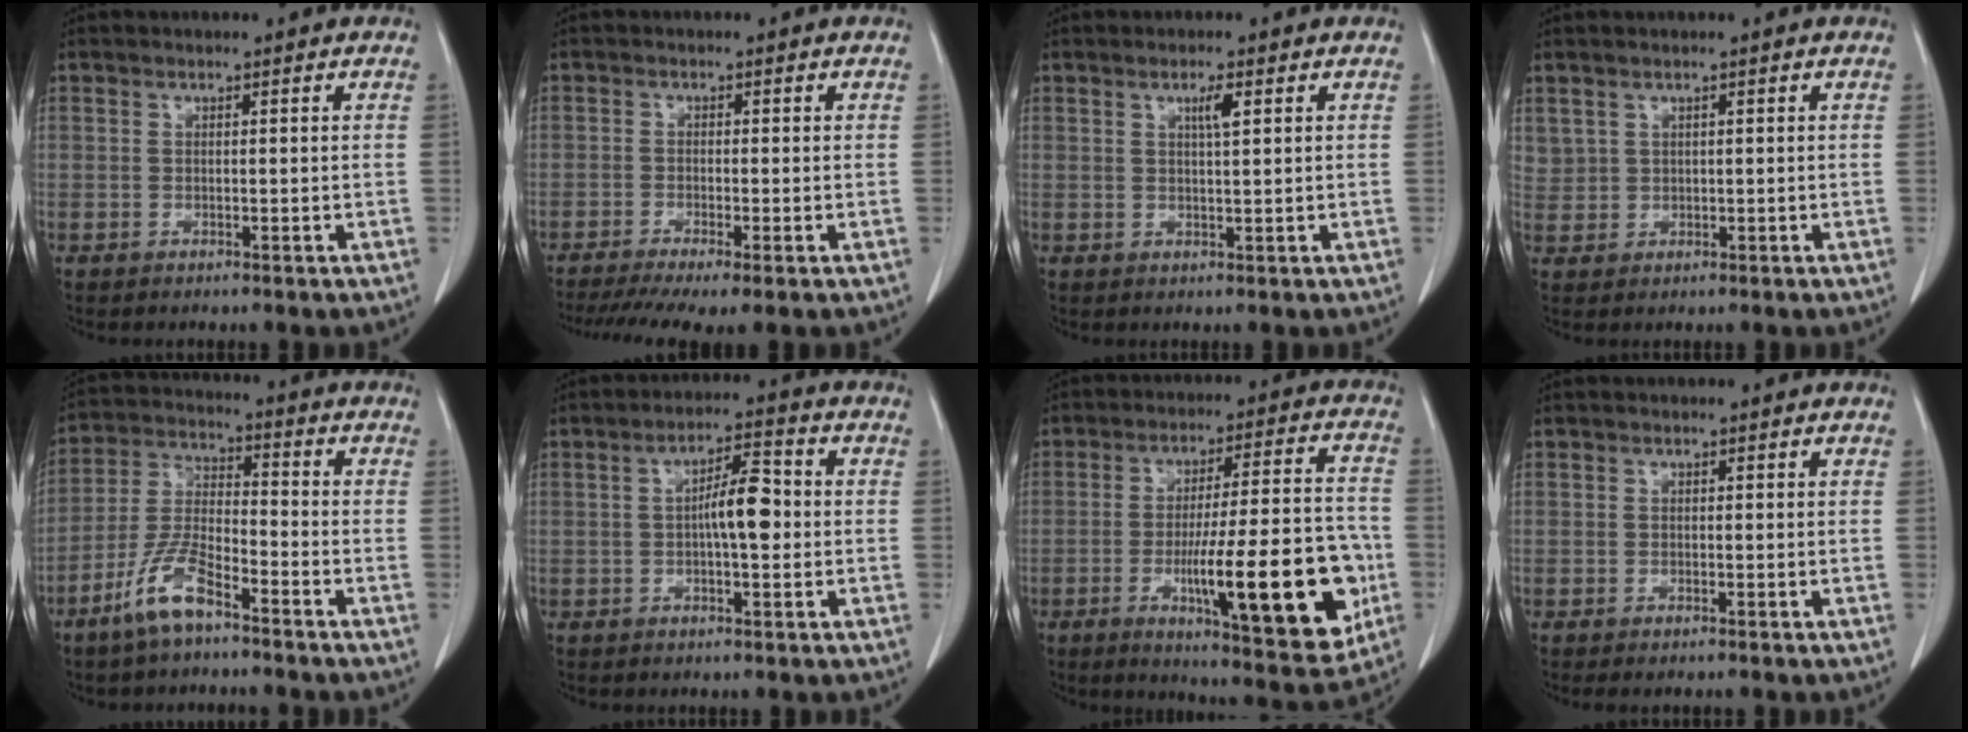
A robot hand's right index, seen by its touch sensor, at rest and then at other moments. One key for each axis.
{"total": 7.8, "fx": -5.5, "fy": 1.0, "fz": 5.5, "tx": -0.090, "ty": -0.011, "tz": -0.092}
{"total": 2.3, "fx": 1.0, "fy": 0.1, "fz": 2.0, "tx": -0.037, "ty": -0.002, "tz": 0.016}
{"total": 2.4, "fx": 1.3, "fy": 1.9, "fz": 0.3, "tx": 0.006, "ty": 0.008, "tz": 0.031}
{"total": 9.0, "fx": -6.0, "fy": 2.2, "fz": 6.4, "tx": -0.143, "ty": -0.007, "tz": -0.122}
{"total": 6.2, "fx": -0.1, "fy": 1.6, "fz": 6.0, "tx": -0.101, "ty": 0.017, "tz": -0.002}
{"total": 20.9, "fx": -5.7, "fy": 3.7, "fz": 19.8, "tx": -0.263, "ty": 0.004, "tz": -0.068}
{"total": 0.7, "fx": -0.6, "fy": 0.2, "fz": 0.4, "tx": -0.008, "ty": -0.002, "tz": -0.006}